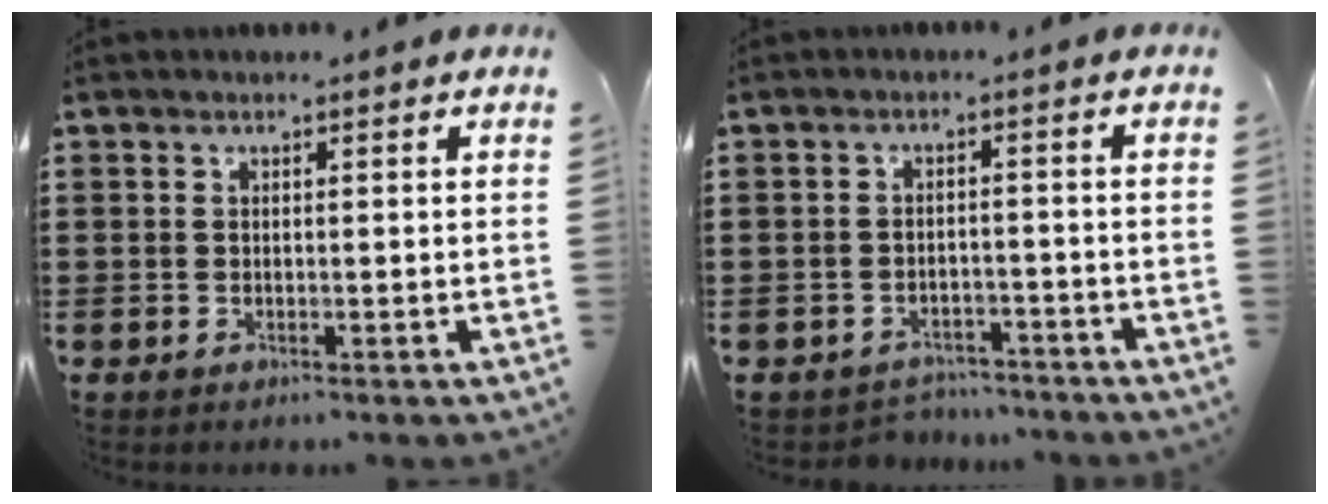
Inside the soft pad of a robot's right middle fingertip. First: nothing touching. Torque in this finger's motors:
{"motor_torque": [-0.25, 0.14, -0.02, -0.02]}